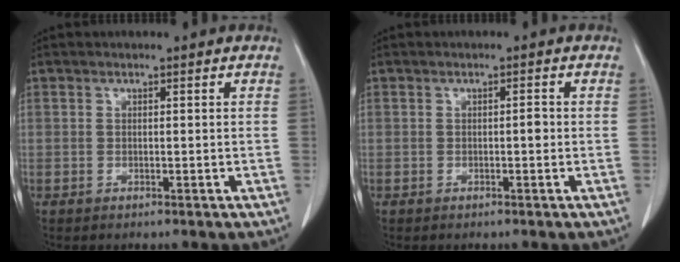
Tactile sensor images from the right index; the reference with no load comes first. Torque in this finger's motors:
{"motor_torque": [0.28, -0.16, 0.00, 0.02]}